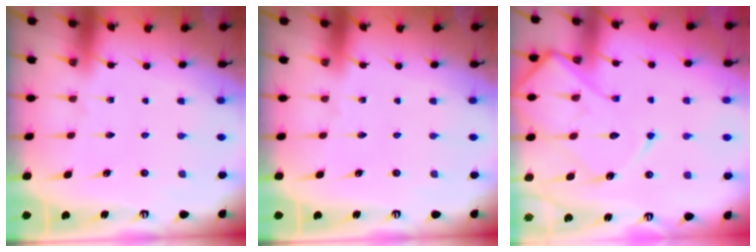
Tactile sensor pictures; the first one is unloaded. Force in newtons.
{"total": 0.0}
{"total": 15.0, "press": 14.9, "slide": 1.4}